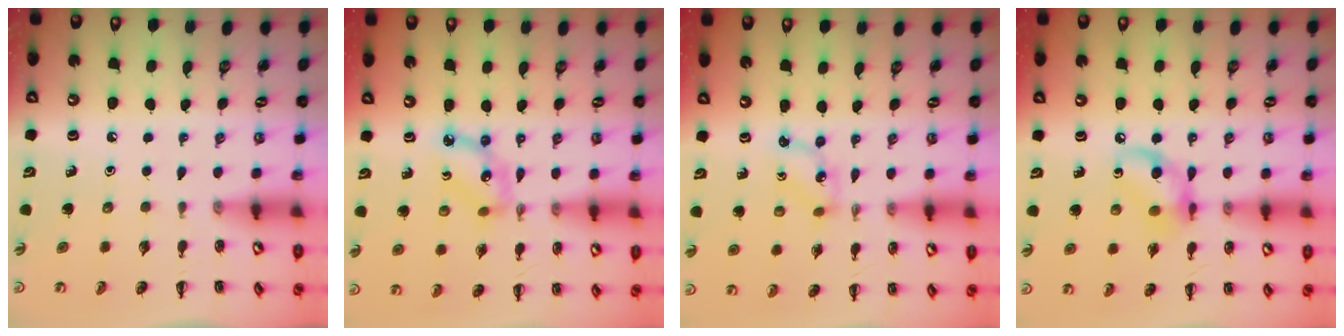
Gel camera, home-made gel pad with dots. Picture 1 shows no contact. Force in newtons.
{"total": 6.7, "press": 6.5, "slide": 1.6}
{"total": 1.4, "press": 1.3, "slide": 0.3}
{"total": 10.1, "press": 9.9, "slide": 1.6}